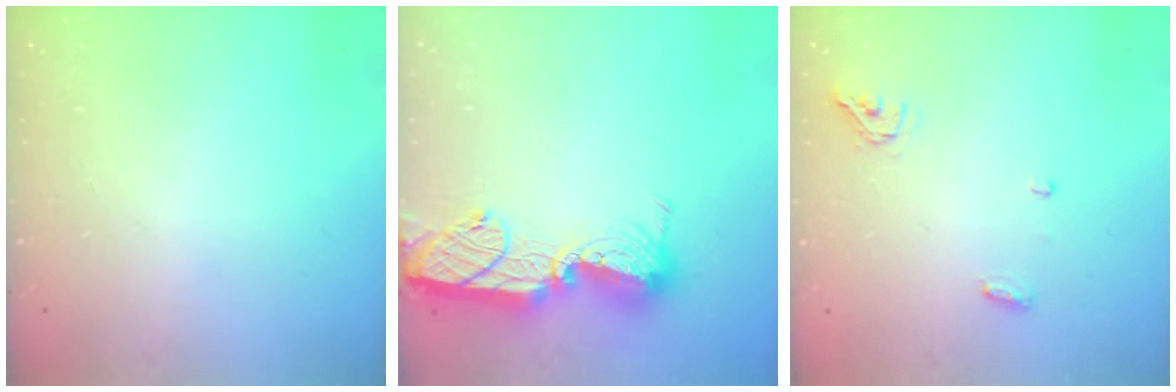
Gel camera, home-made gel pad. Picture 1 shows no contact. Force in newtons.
{"total": 14.9, "press": 14.9, "slide": 0.9}
{"total": 4.9, "press": 4.8, "slide": 1.0}